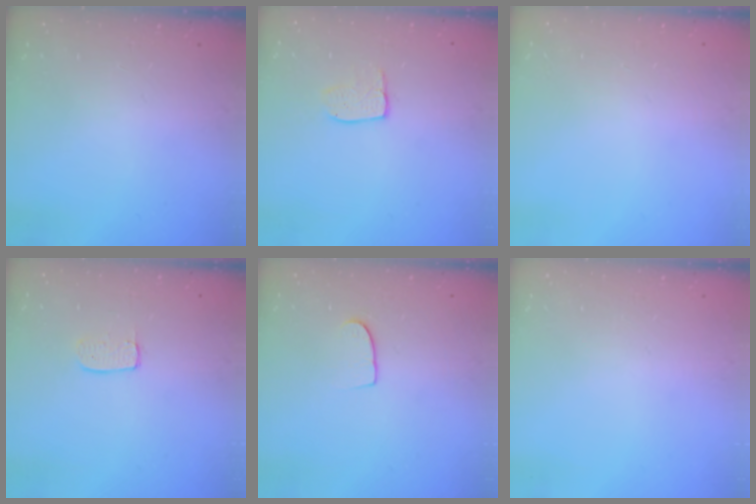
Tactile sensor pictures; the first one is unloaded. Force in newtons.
{"total": 6.3, "press": 6.3, "slide": 0.2}
{"total": 0.0}
{"total": 5.0, "press": 5.0, "slide": 0.3}
{"total": 6.8, "press": 6.8, "slide": 0.6}
{"total": 0.0}